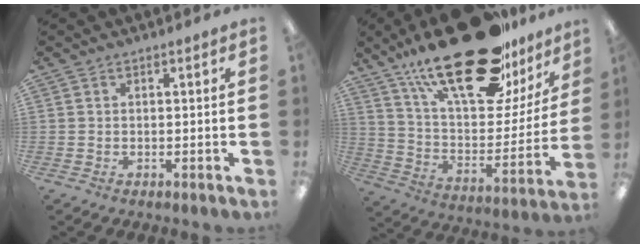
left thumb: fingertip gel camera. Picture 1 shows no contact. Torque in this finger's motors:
{"motor_torque": [1.18, 0.51, 2.17, -0.56, 0.47]}